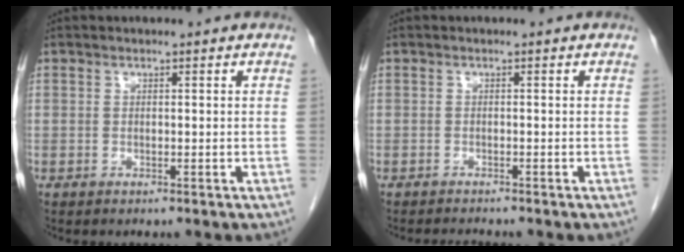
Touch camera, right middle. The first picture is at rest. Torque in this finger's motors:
{"motor_torque": [-0.02, 0.03, -0.01, -0.01]}